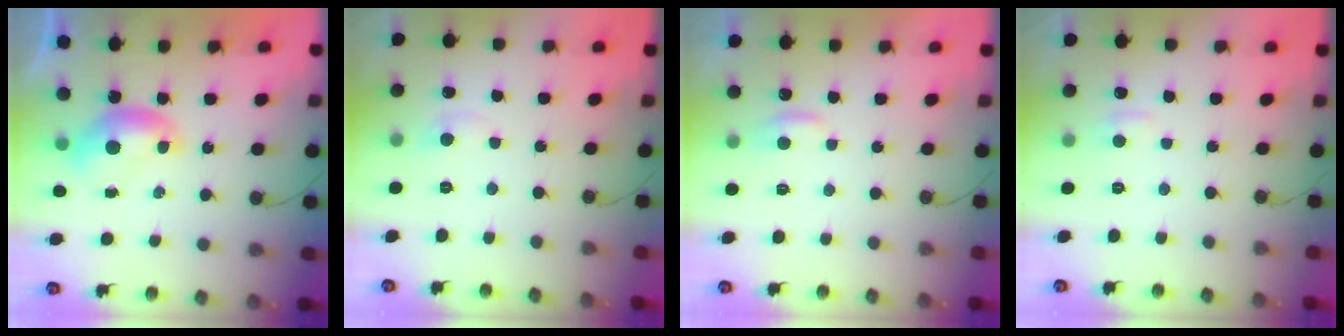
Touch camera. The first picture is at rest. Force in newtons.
{"total": 1.0, "press": 0.7, "slide": 0.8}
{"total": 1.1, "press": 1.1, "slide": 0.4}
{"total": 1.4, "press": 1.3, "slide": 0.7}